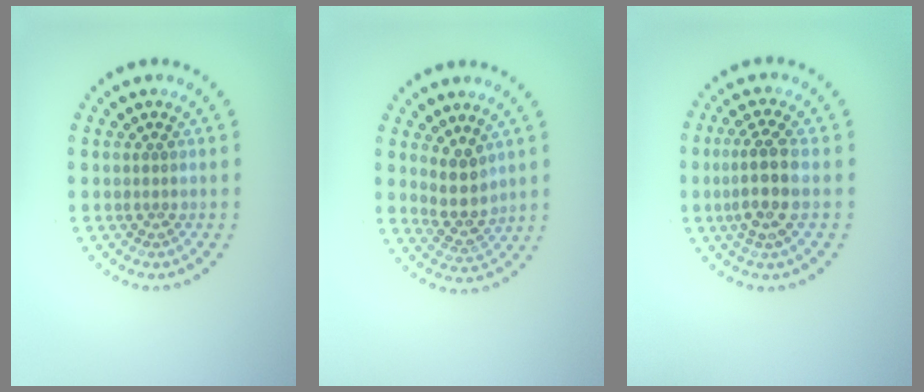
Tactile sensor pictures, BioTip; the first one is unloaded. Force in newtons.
{"total": 2.8, "press": 2.3, "slide": 1.6}
{"total": 3.5, "press": 3.0, "slide": 1.8}